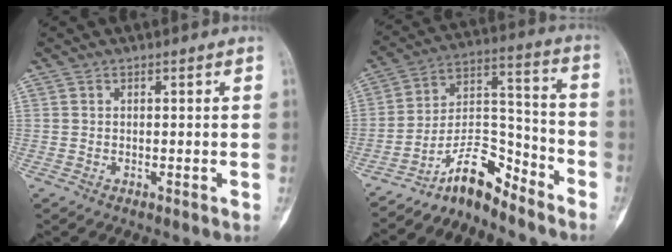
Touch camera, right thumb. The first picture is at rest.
{"total": 11.0, "force": [-9.3, 3.6, 4.6], "torque": [-0.067, 0.109, -0.174]}